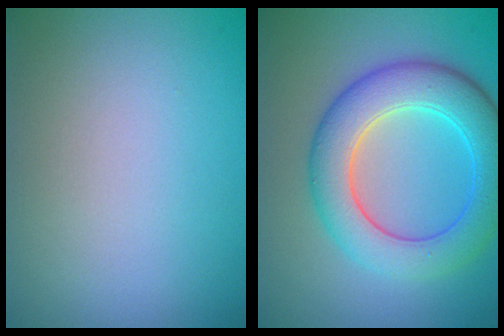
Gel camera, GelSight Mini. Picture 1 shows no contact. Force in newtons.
{"total": 7.2, "press": 7.2, "slide": 0.0}